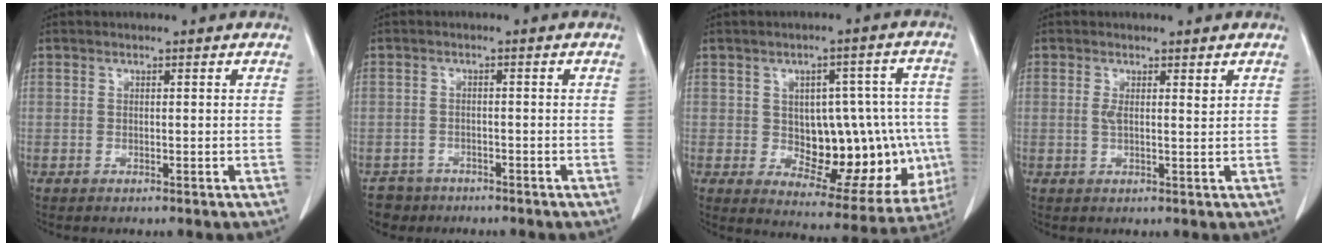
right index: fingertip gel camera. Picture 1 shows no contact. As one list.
[{"total": 3.2, "force": [-2.3, 2.2, -0.6], "torque": [0.006, 0.008, -0.036]}, {"total": 17.1, "force": [-1.6, 8.4, 14.8], "torque": [-0.166, 0.031, 0.007]}, {"total": 1.9, "force": [0.8, 0.4, 1.7], "torque": [-0.035, 0.001, 0.015]}]